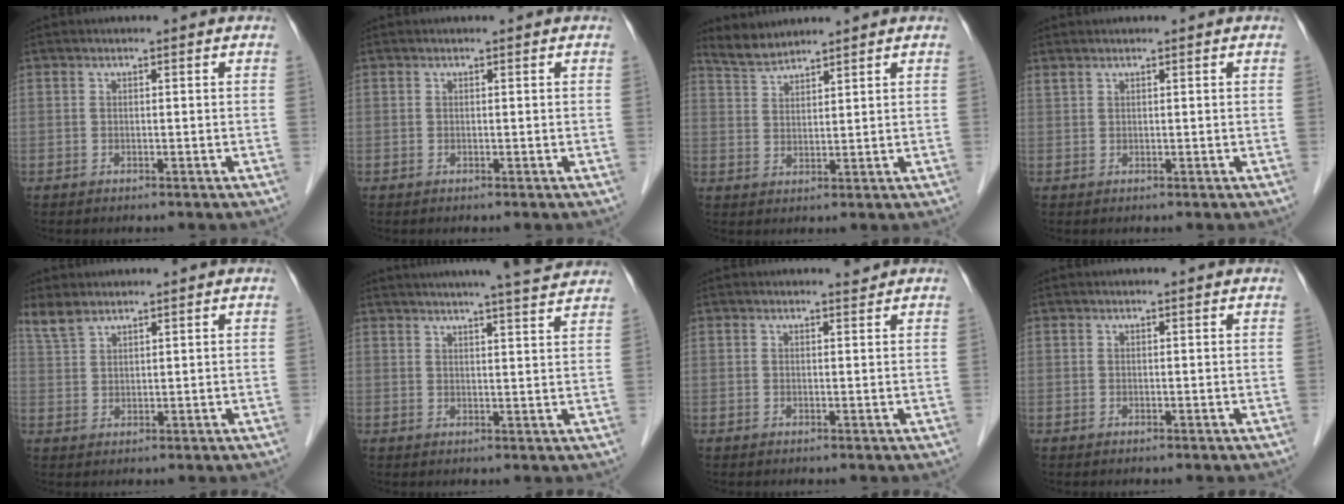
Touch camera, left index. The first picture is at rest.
{"total": 0.0}
{"total": 3.5, "force": [3.5, 0.1, 0.0], "torque": [-0.006, 0.011, 0.073]}
{"total": 0.6, "force": [0.6, 0.1, 0.2], "torque": [-0.012, 0.006, 0.019]}
{"total": 3.4, "force": [3.1, 0.9, 1.1], "torque": [-0.029, 0.013, 0.068]}
{"total": 12.1, "force": [10.9, -0.1, 5.3], "torque": [-0.080, 0.005, 0.127]}
{"total": 0.7, "force": [0.7, -0.1, -0.1], "torque": [-0.007, -0.009, 0.010]}
{"total": 0.0}